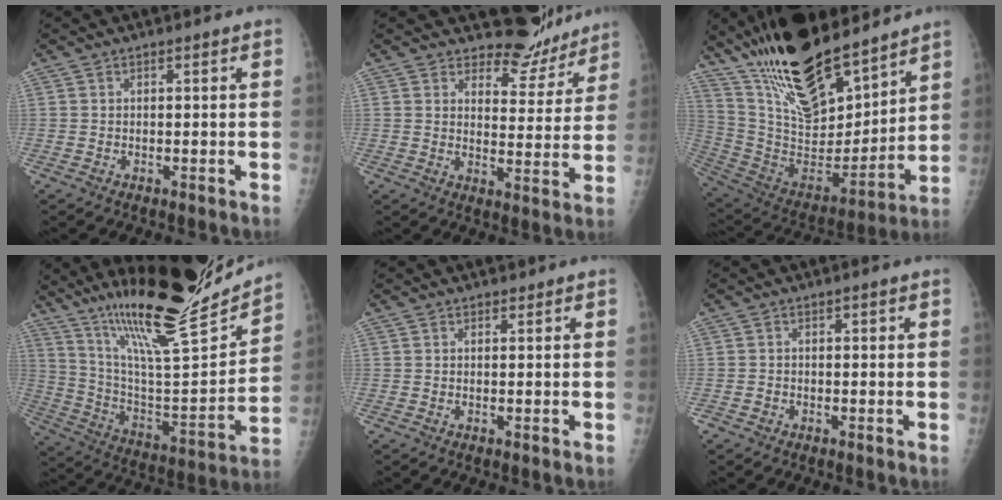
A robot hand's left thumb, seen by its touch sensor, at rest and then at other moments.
{"total": 8.9, "force": [8.2, 3.5, 0.3], "torque": [0.032, -0.081, 0.104]}
{"total": 27.1, "force": [19.7, 10.0, 15.7], "torque": [-0.246, -0.085, 0.348]}
{"total": 25.5, "force": [20.3, 3.6, 15.0], "torque": [-0.220, -0.099, 0.343]}
{"total": 0.0}
{"total": 1.5, "force": [-0.8, 1.2, 0.2], "torque": [0.005, 0.007, -0.017]}